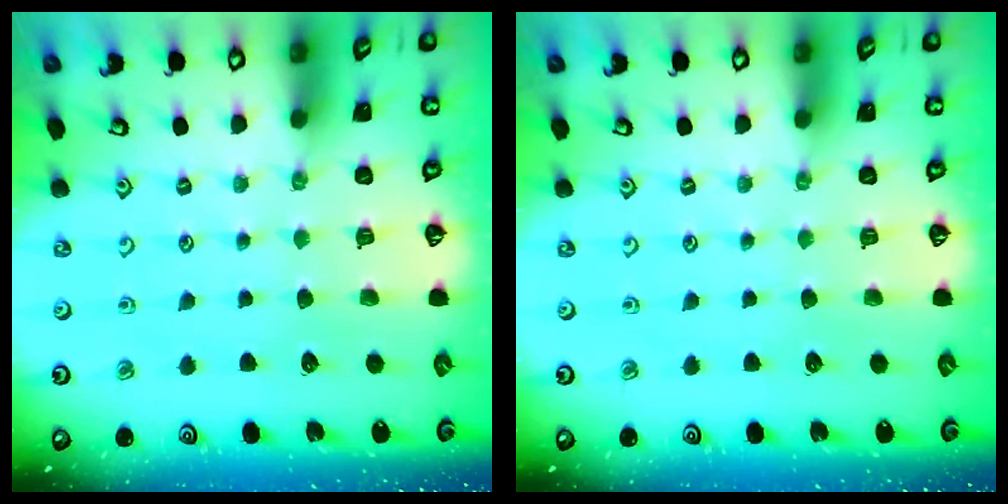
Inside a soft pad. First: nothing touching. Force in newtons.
{"total": 0.0}